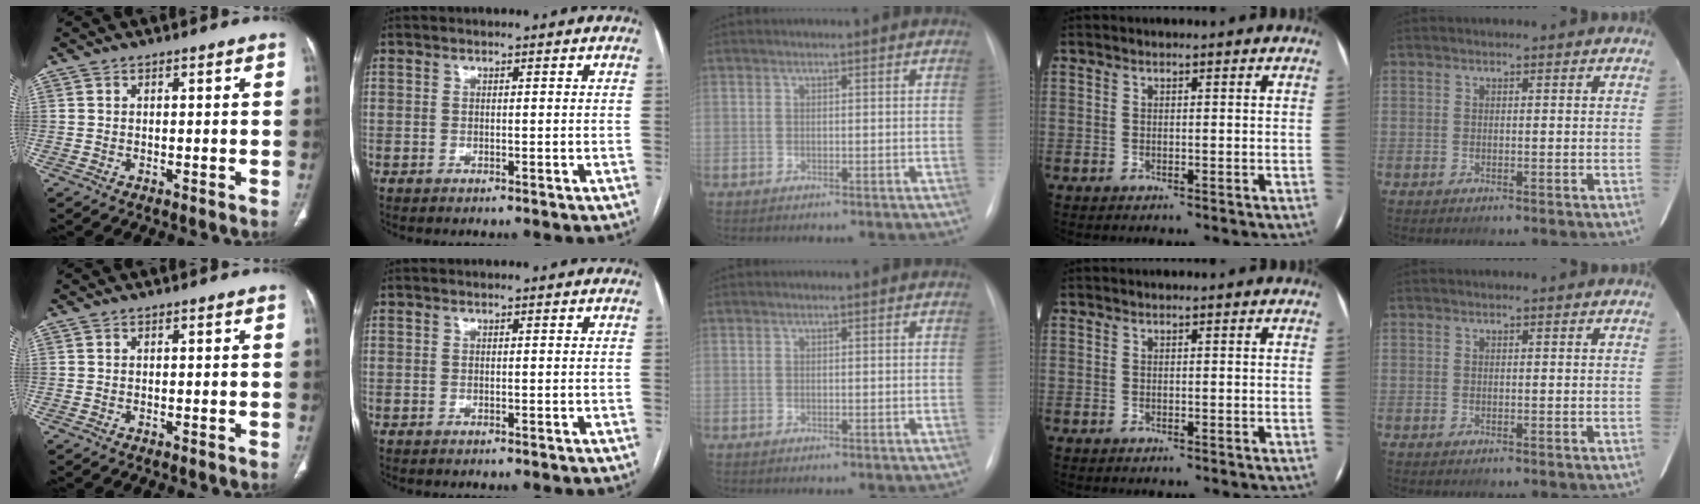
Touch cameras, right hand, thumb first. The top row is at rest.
{}